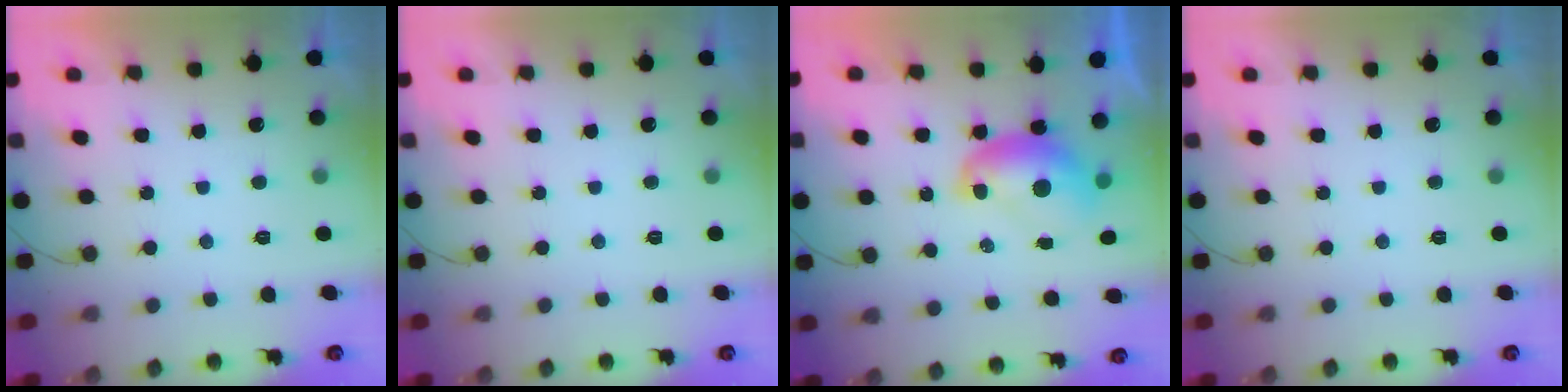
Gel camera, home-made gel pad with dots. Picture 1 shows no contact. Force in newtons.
{"total": 0.0}
{"total": 8.3, "press": 8.3, "slide": 0.4}
{"total": 0.0}